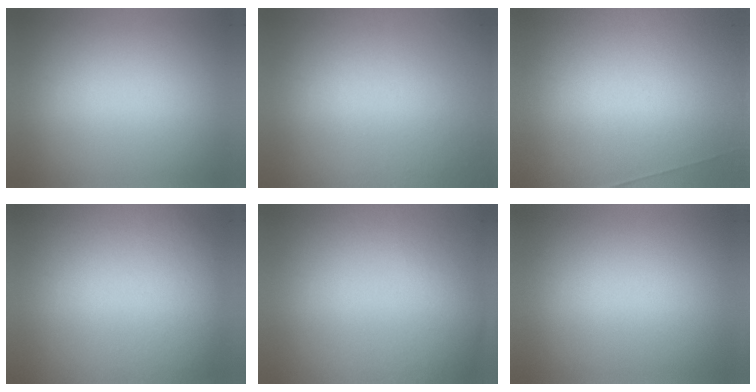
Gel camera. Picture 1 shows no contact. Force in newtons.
{"total": 6.1}
{"total": 6.9}
{"total": 3.0}
{"total": 5.9}
{"total": 0.0}